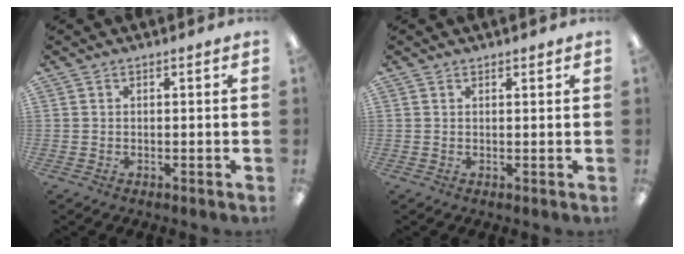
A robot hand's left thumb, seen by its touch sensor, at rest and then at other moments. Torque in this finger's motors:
{"motor_torque": [-0.33, 0.15, -0.20, 0.29, -0.02]}